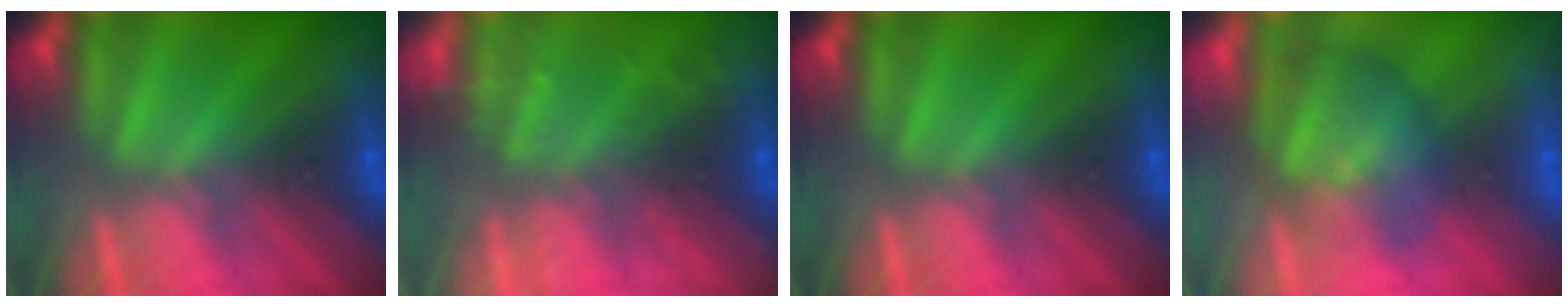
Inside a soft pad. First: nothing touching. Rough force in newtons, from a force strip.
{"total": 7.3}
{"total": 0.0}
{"total": 2.9}